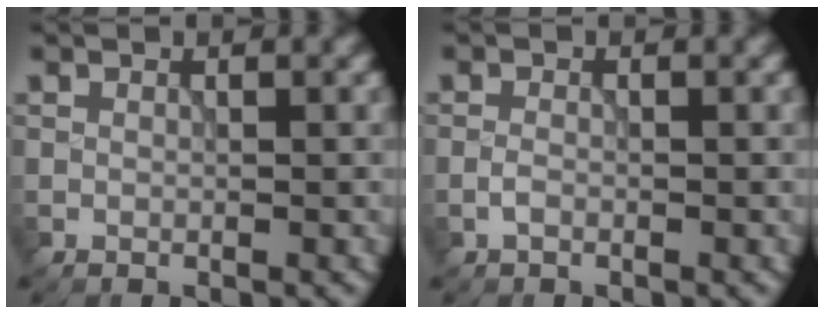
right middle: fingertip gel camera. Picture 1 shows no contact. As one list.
[{"total": 0.8, "force": [-0.5, 0.4, 0.5], "torque": [-0.012, 0.001, -0.012]}]